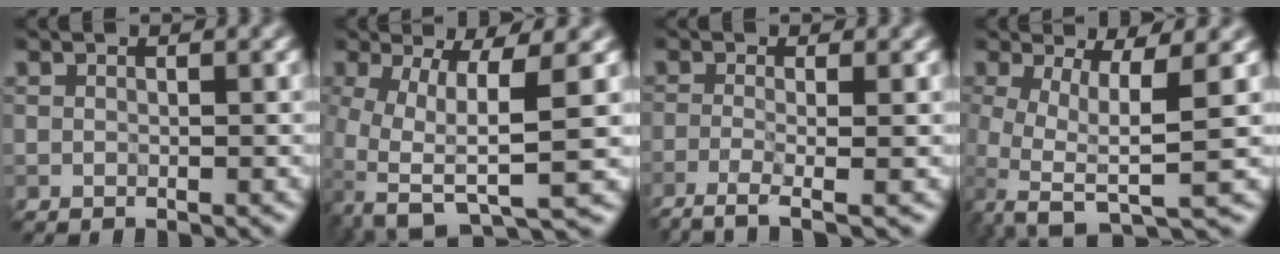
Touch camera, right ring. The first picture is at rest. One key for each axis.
{"total": 8.4, "fx": -2.0, "fy": 2.5, "fz": 7.7, "tx": -0.151, "ty": -0.005, "tz": -0.036}
{"total": 4.2, "fx": -1.9, "fy": 1.2, "fz": 3.5, "tx": -0.051, "ty": -0.005, "tz": -0.046}
{"total": 7.4, "fx": -1.9, "fy": 2.1, "fz": 6.8, "tx": -0.125, "ty": -0.007, "tz": -0.036}